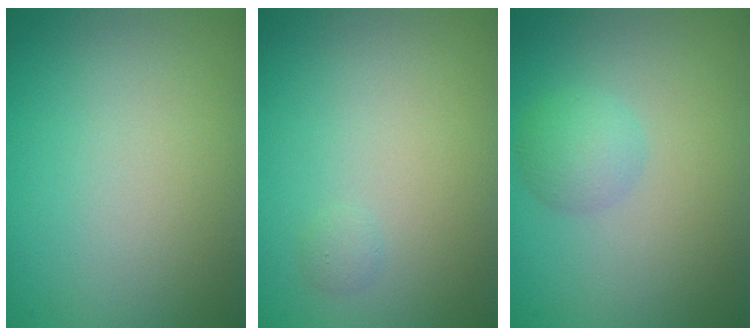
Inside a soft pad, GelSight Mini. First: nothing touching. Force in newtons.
{"total": 0.6, "press": 0.6, "slide": 0.0}
{"total": 2.3, "press": 2.3, "slide": 0.1}